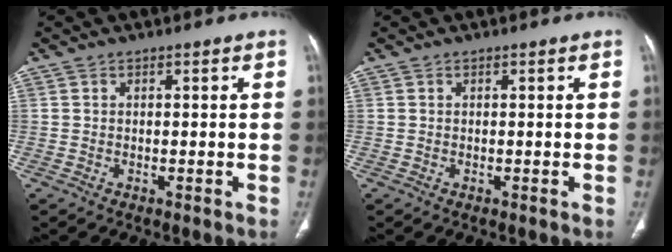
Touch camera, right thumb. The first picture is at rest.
{"total": 0.0}